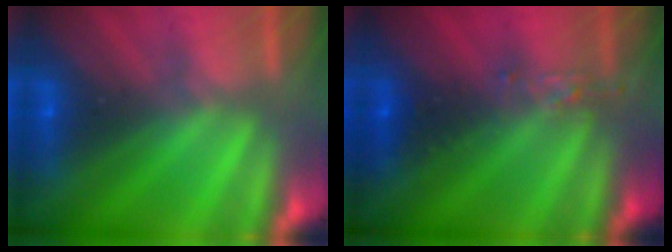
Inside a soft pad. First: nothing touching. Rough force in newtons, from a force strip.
{"total": 2.4}